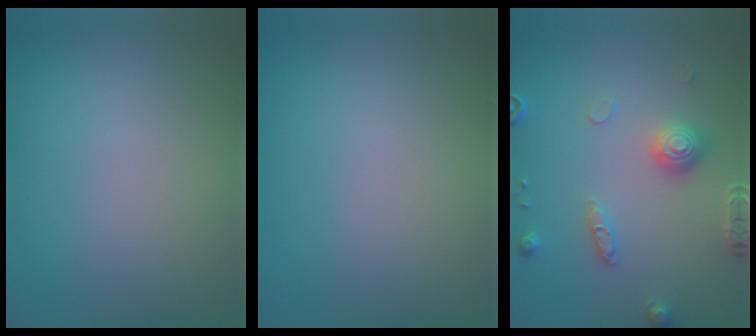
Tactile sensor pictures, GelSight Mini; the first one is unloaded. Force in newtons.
{"total": 0.0}
{"total": 3.6, "press": 3.3, "slide": 1.4}